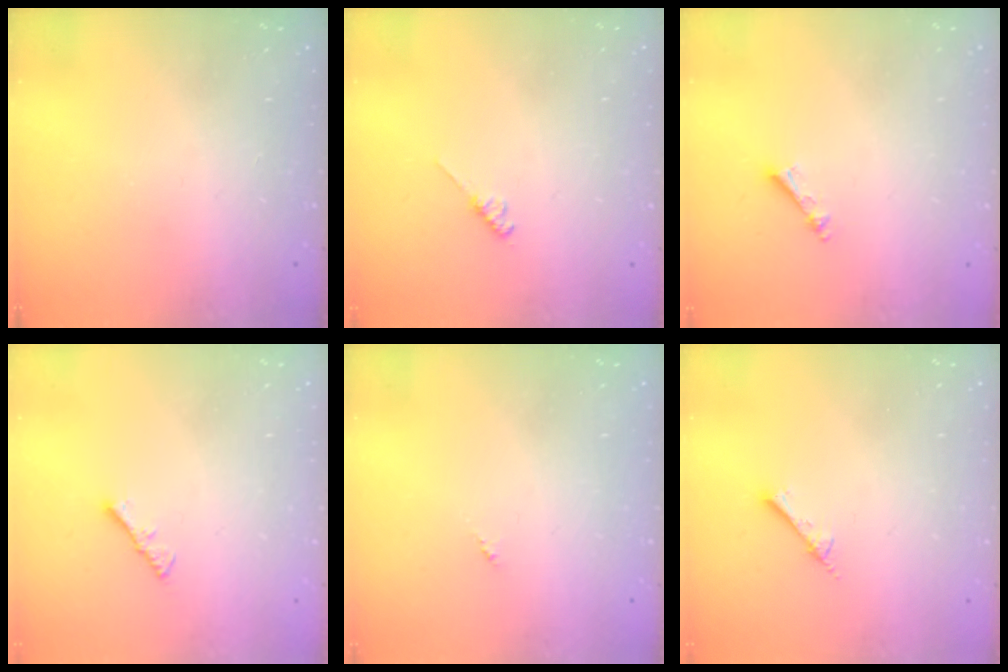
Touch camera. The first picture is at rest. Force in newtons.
{"total": 2.6, "press": 2.5, "slide": 0.4}
{"total": 3.4, "press": 3.4, "slide": 0.4}
{"total": 1.1, "press": 1.1, "slide": 0.4}
{"total": 0.0}
{"total": 2.4, "press": 2.4, "slide": 0.2}